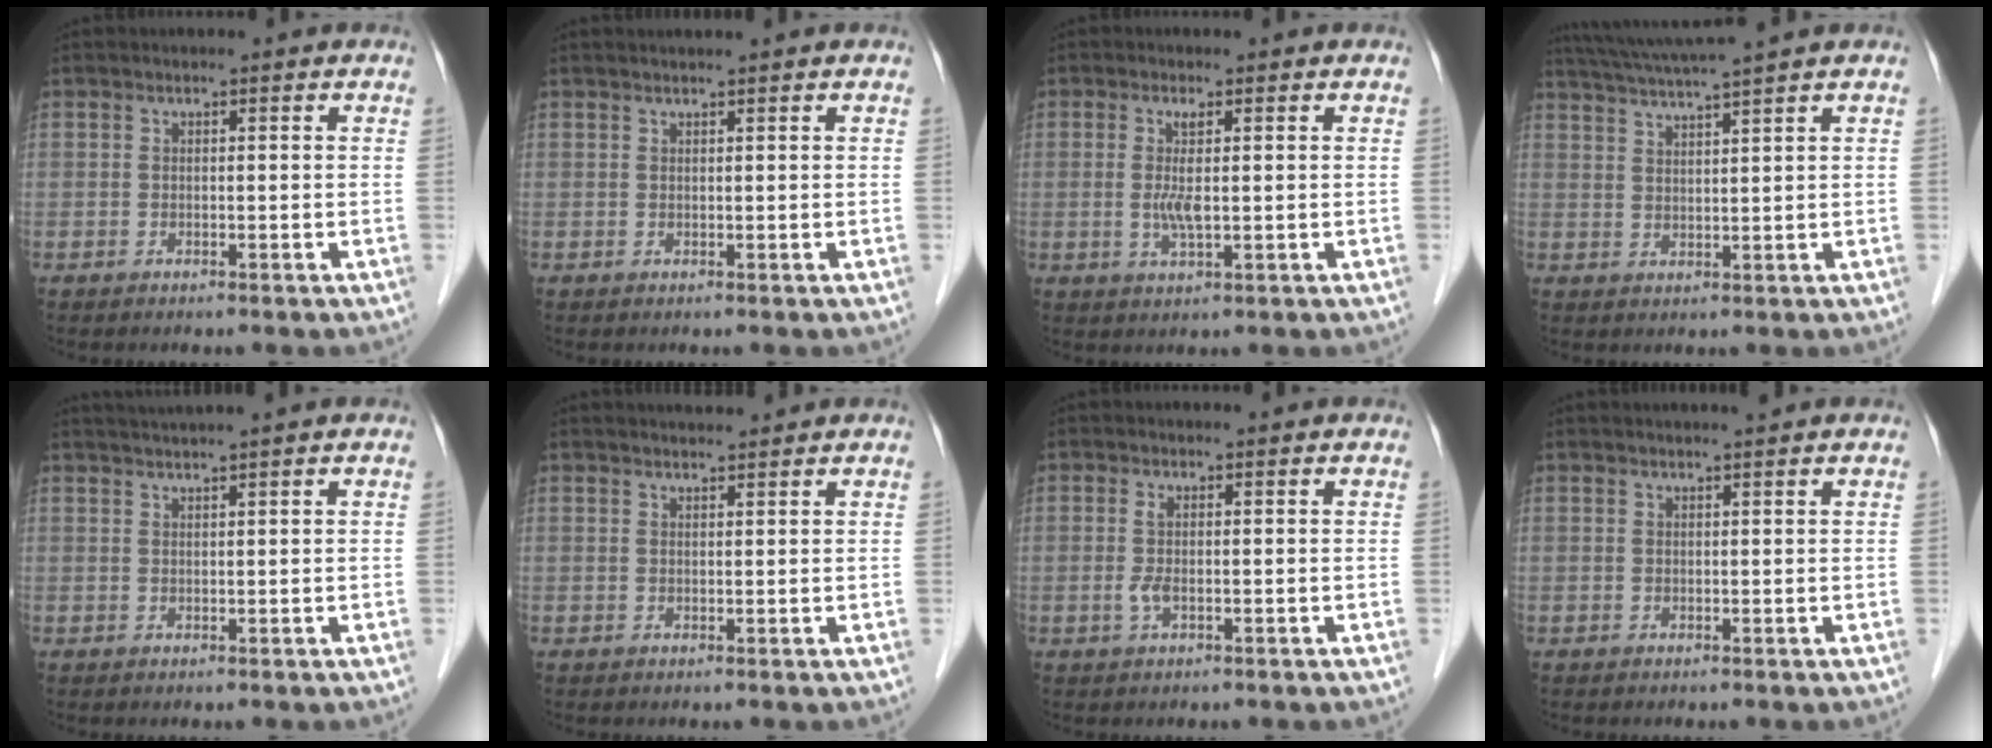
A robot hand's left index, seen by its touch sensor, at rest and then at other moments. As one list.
[{"total": 1.7, "force": [1.5, -0.2, 0.8], "torque": [-0.006, 0.015, 0.028]}, {"total": 3.5, "force": [0.1, 0.4, 3.5], "torque": [-0.076, -0.006, 0.004]}, {"total": 7.9, "force": [6.8, -1.8, 3.5], "torque": [-0.064, 0.012, 0.115]}, {"total": 3.1, "force": [2.7, -1.1, 1.2], "torque": [-0.016, 0.014, 0.053]}, {"total": 2.2, "force": [2.2, 0.0, 0.4], "torque": [-0.007, 0.012, 0.037]}, {"total": 1.7, "force": [-0.3, 0.4, 1.6], "torque": [-0.042, -0.003, -0.004]}, {"total": 1.7, "force": [1.5, -0.3, 0.7], "torque": [-0.007, 0.007, 0.026]}]